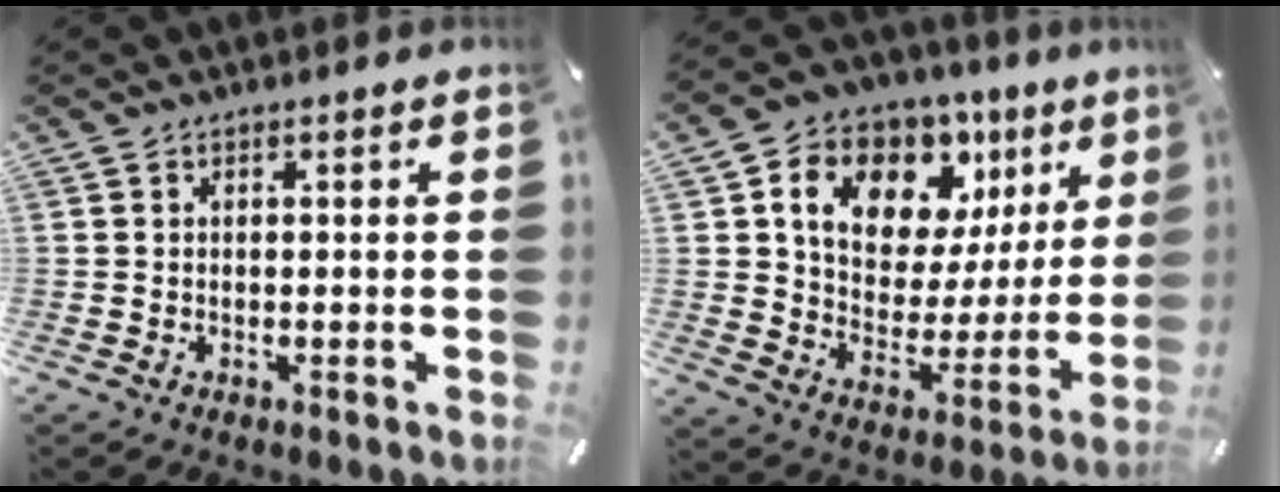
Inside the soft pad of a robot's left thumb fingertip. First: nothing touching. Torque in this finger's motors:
{"motor_torque": [1.59, 1.57, 1.47, -1.30, 0.32]}